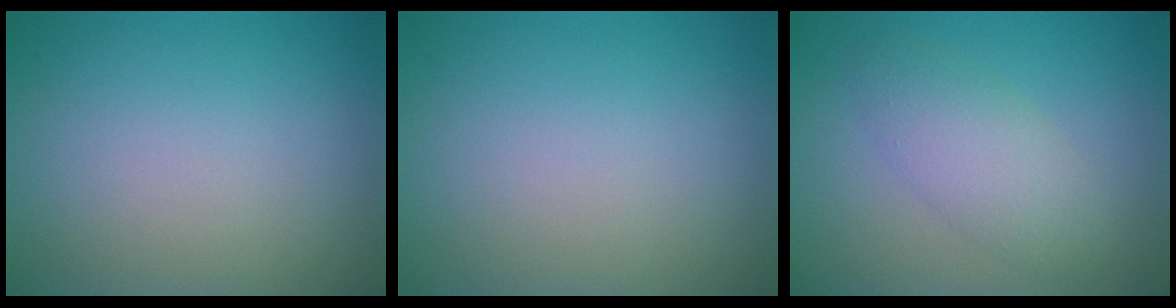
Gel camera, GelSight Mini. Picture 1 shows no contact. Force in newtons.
{"total": 0.0}
{"total": 3.2, "press": 3.2, "slide": 0.1}